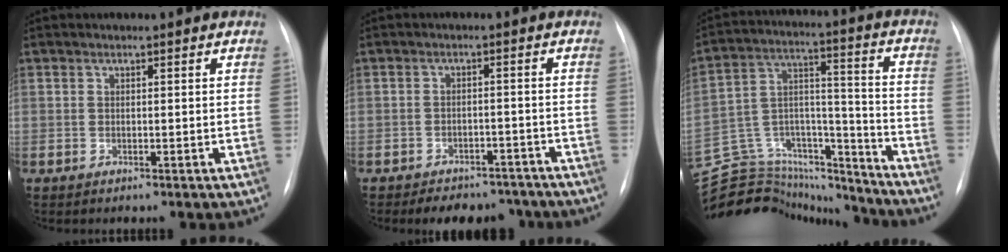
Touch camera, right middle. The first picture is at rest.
{"total": 9.0, "force": [-7.7, 4.1, 2.2], "torque": [-0.018, 0.009, -0.093]}
{"total": 25.6, "force": [-24.1, 6.4, 6.0], "torque": [-0.145, 0.035, -0.374]}